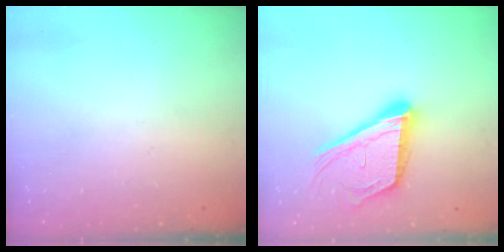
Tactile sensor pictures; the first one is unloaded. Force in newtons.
{"total": 19.7, "press": 19.6, "slide": 2.3}